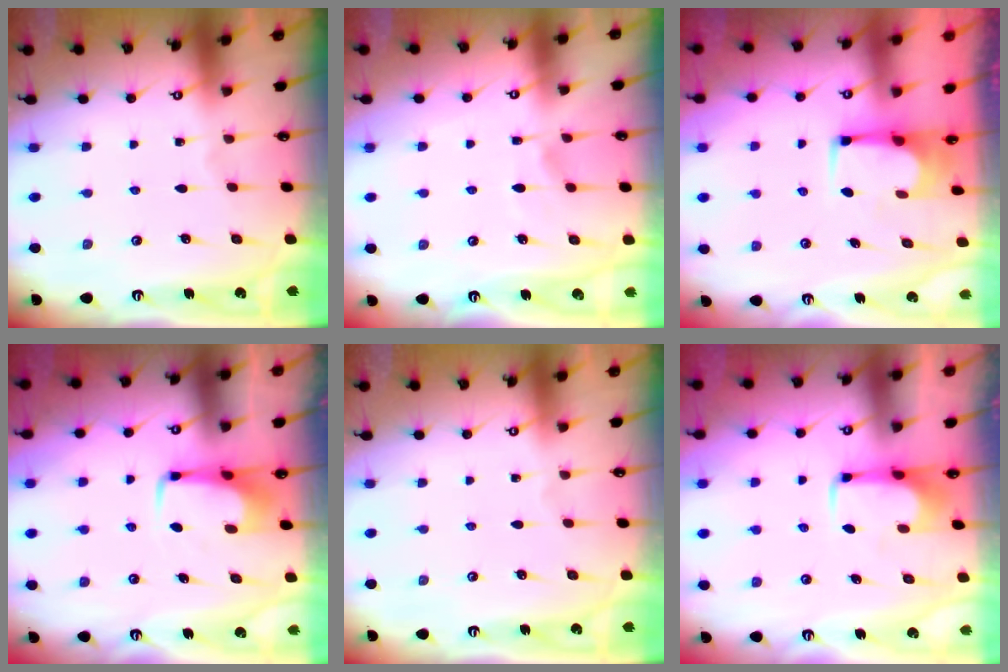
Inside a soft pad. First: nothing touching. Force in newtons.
{"total": 3.9, "press": 3.9, "slide": 0.3}
{"total": 2.1, "press": 2.1, "slide": 0.1}
{"total": 3.7, "press": 3.7, "slide": 0.3}
{"total": 0.0}
{"total": 2.1, "press": 2.1, "slide": 0.4}